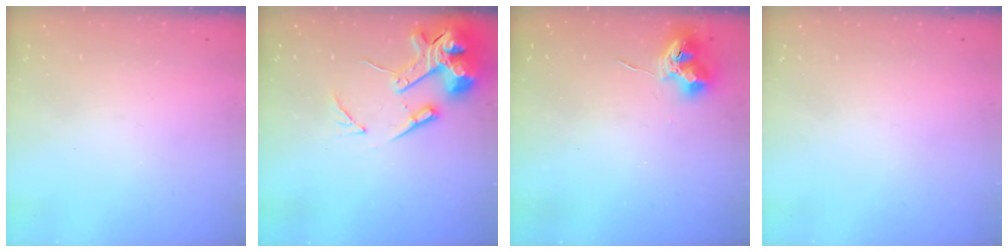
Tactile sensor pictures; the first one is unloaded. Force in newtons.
{"total": 15.5, "press": 15.3, "slide": 2.1}
{"total": 9.9, "press": 9.9, "slide": 0.5}
{"total": 0.0}